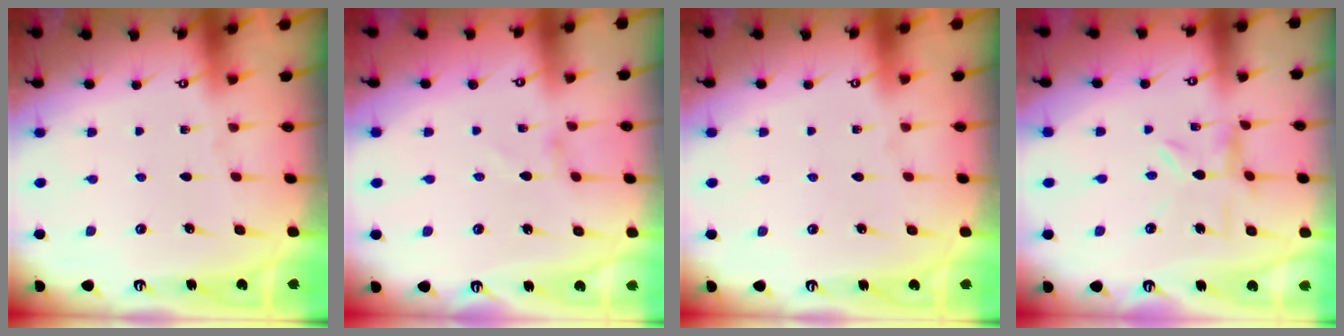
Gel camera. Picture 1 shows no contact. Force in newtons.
{"total": 1.1, "press": 1.1, "slide": 0.1}
{"total": 1.6, "press": 1.6, "slide": 0.1}
{"total": 5.6, "press": 5.6, "slide": 0.5}